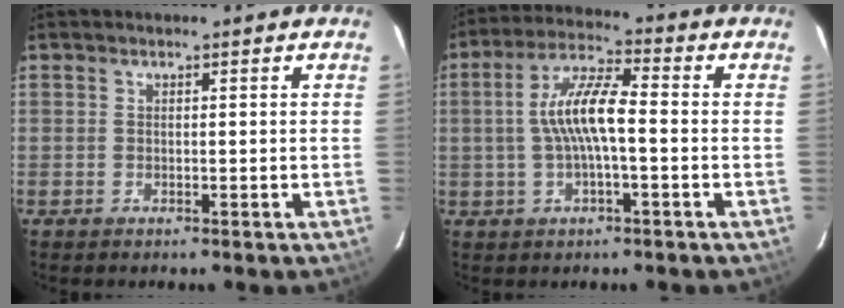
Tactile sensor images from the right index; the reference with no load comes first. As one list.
[{"total": 9.4, "force": [-0.7, 2.2, 9.1], "torque": [-0.179, 0.013, -0.014]}]